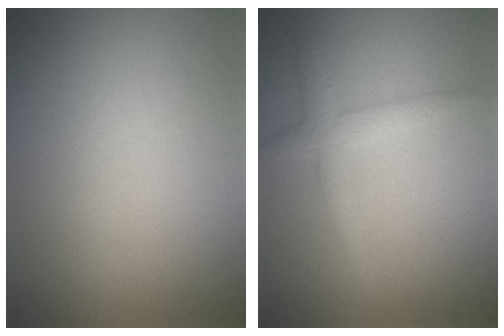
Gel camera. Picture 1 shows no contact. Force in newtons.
{"total": 2.5, "press": 2.5, "slide": 0.1}